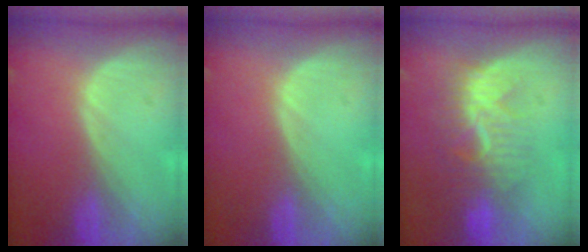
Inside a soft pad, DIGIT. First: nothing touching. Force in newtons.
{"total": 0.0}
{"total": 8.3, "press": 7.9, "slide": 2.3}